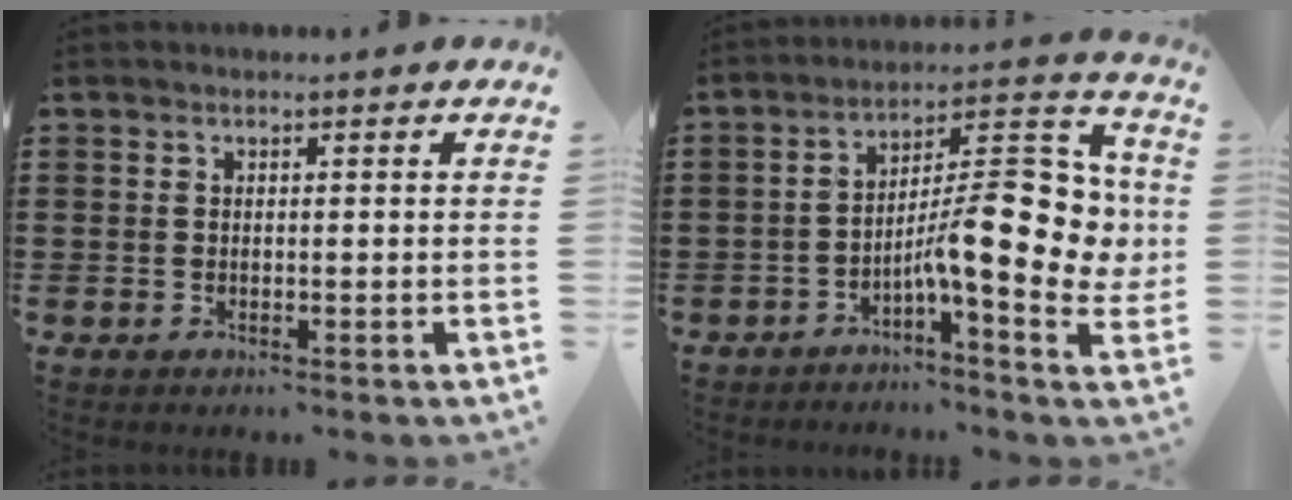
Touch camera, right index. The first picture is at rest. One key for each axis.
{"total": 14.5, "fx": -1.1, "fy": 4.3, "fz": 13.8, "tx": -0.209, "ty": -0.017, "tz": -0.019}